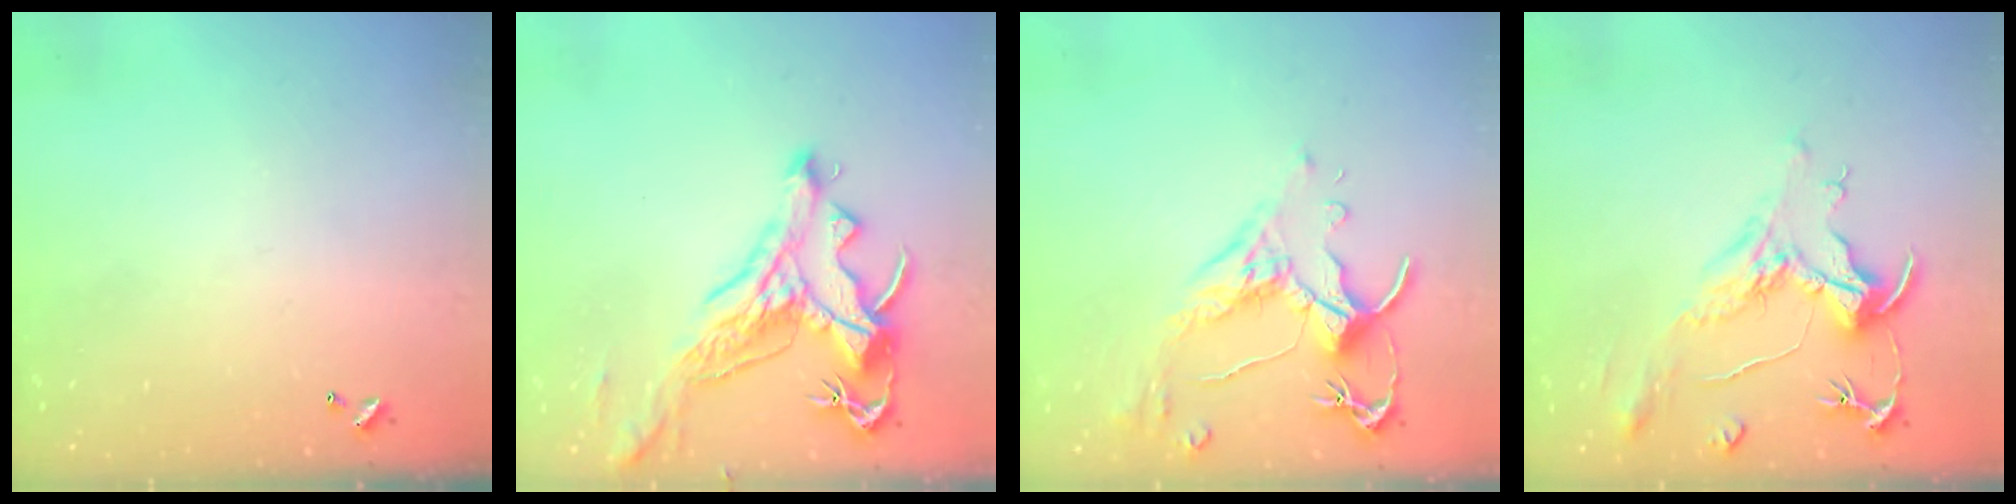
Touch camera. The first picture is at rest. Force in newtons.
{"total": 2.2, "press": 1.7, "slide": 1.3}
{"total": 2.5, "press": 2.1, "slide": 1.4}
{"total": 2.1, "press": 1.6, "slide": 1.3}